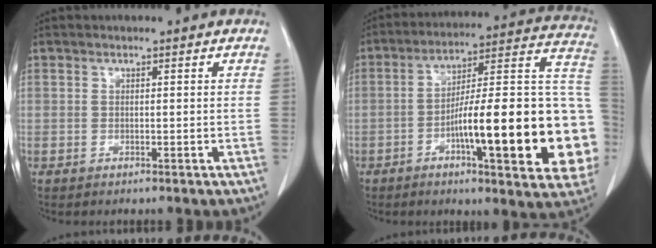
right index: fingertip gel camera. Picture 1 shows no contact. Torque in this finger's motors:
{"motor_torque": [2.14, 0.00, 1.05, 0.21]}